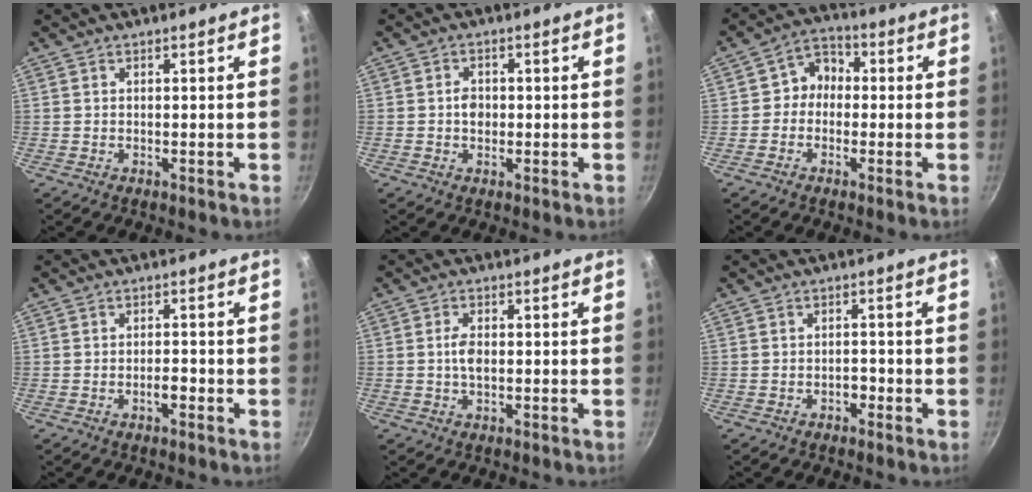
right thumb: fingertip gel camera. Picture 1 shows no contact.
{"total": 2.8, "force": [-0.1, 2.2, 1.7], "torque": [-0.014, 0.006, -0.003]}
{"total": 5.8, "force": [-0.5, 5.1, 2.9], "torque": [-0.012, 0.020, -0.025]}
{"total": 2.1, "force": [-1.0, 0.9, 1.6], "torque": [-0.018, 0.013, -0.017]}
{"total": 3.1, "force": [-0.1, 1.7, 2.6], "torque": [-0.046, 0.007, -0.004]}
{"total": 1.7, "force": [-1.0, 1.1, 0.9], "torque": [-0.004, 0.016, -0.011]}